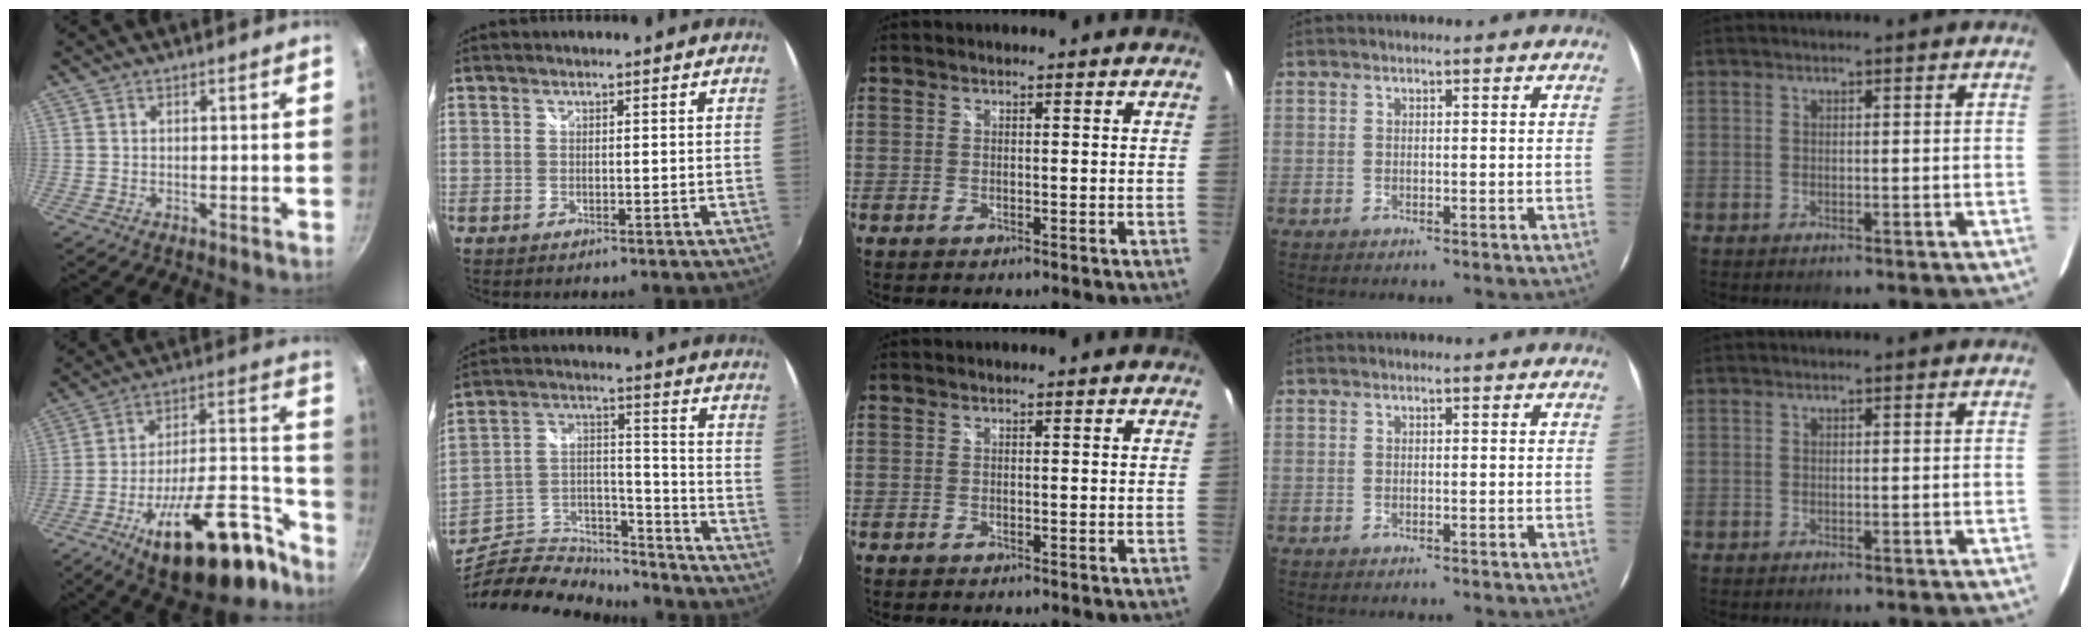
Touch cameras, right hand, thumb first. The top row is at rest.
{"thumb": {"total": 25.8, "force": [-14.8, 10.6, 18.2], "torque": [-0.220, 0.097, -0.221]}, "index": {"total": 22.0, "force": [-19.0, 7.5, 8.3], "torque": [-0.168, 0.028, -0.306]}}